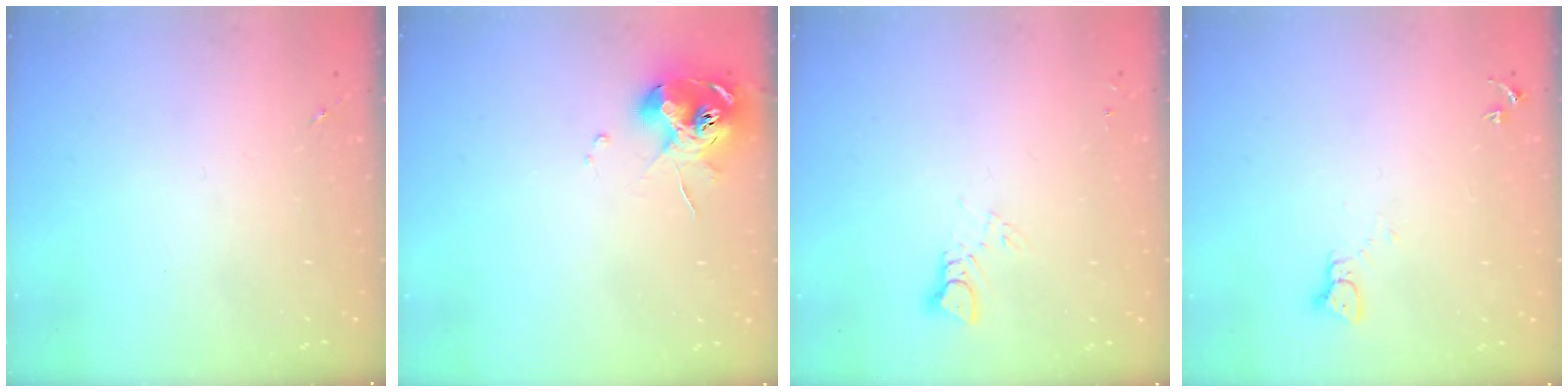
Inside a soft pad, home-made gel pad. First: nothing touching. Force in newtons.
{"total": 10.5, "press": 10.4, "slide": 1.3}
{"total": 2.9, "press": 2.9, "slide": 0.2}
{"total": 2.2, "press": 2.2, "slide": 0.2}